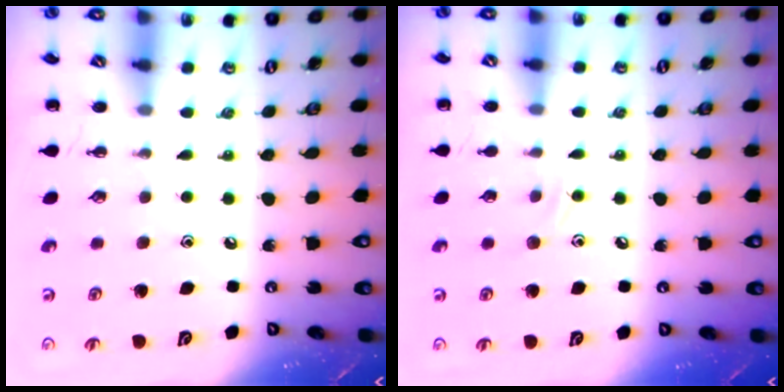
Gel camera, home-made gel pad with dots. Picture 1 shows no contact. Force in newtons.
{"total": 6.7, "press": 6.5, "slide": 1.6}